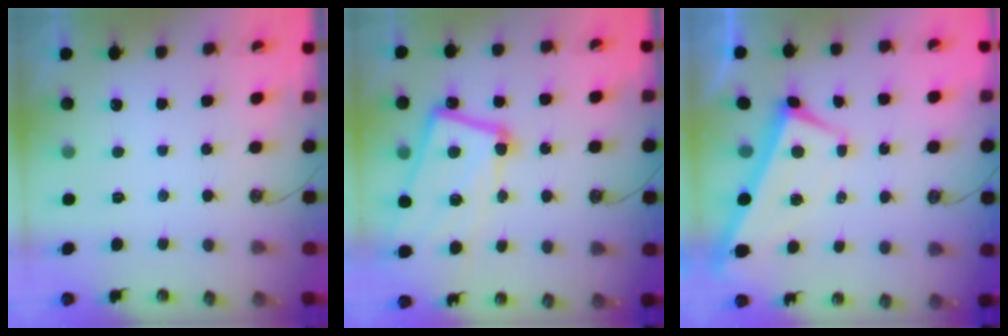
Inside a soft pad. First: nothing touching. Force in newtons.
{"total": 15.4, "press": 15.3, "slide": 1.9}
{"total": 2.3, "press": 2.2, "slide": 0.5}